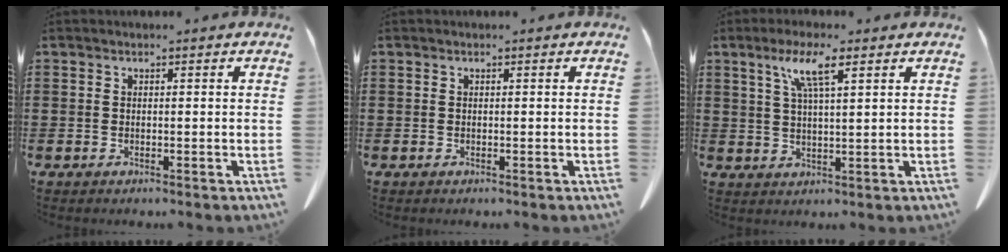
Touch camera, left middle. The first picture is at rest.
{"total": 0.0}
{"total": 6.6, "force": [3.5, 0.9, 5.5], "torque": [-0.118, 0.008, 0.057]}